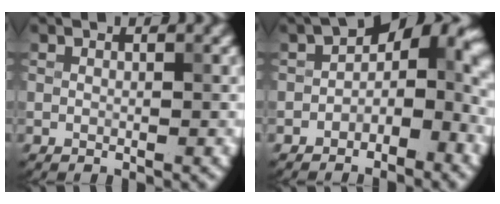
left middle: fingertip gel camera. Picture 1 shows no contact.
{"total": 5.5, "force": [-1.4, 3.8, 3.8], "torque": [-0.025, 0.017, -0.041]}